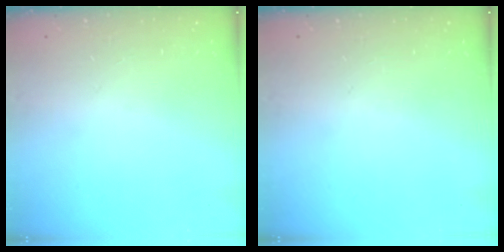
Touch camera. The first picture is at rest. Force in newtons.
{"total": 0.0}